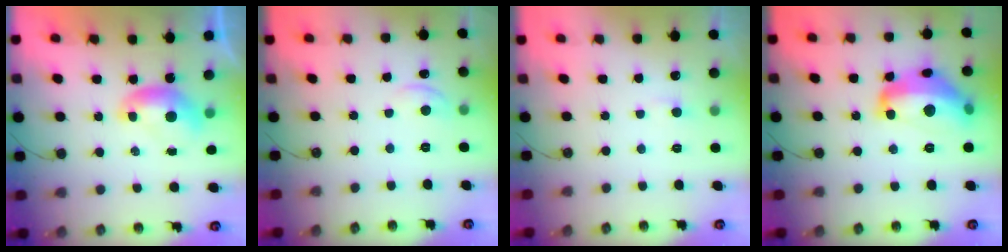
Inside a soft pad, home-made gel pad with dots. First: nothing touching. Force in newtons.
{"total": 0.6, "press": 0.0, "slide": 0.6}
{"total": 1.7, "press": 1.6, "slide": 0.5}
{"total": 13.9, "press": 13.9, "slide": 0.8}